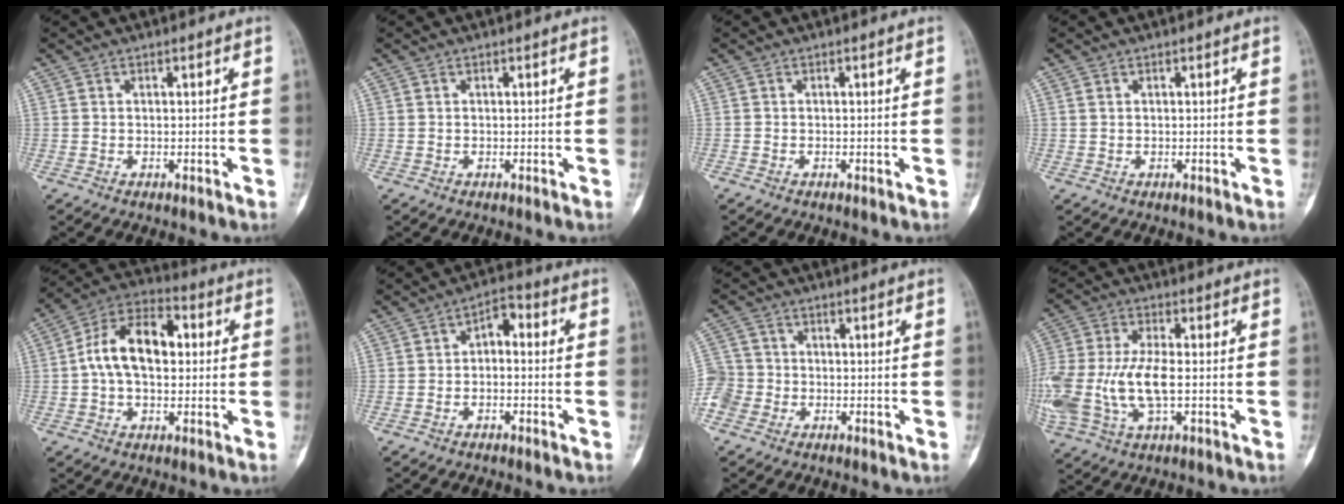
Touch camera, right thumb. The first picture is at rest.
{"total": 0.0}
{"total": 0.0}
{"total": 0.6, "force": [0.3, 0.4, 0.3], "torque": [-0.005, 0.003, 0.006]}
{"total": 13.7, "force": [1.1, 8.4, 10.8], "torque": [-0.174, 0.034, 0.006]}
{"total": 3.9, "force": [-0.1, 2.5, 3.0], "torque": [-0.030, 0.026, -0.015]}
{"total": 6.4, "force": [-2.8, 5.6, 1.7], "torque": [-0.035, 0.017, -0.057]}
{"total": 16.3, "force": [-2.2, 7.6, 14.3], "torque": [-0.343, 0.003, -0.036]}